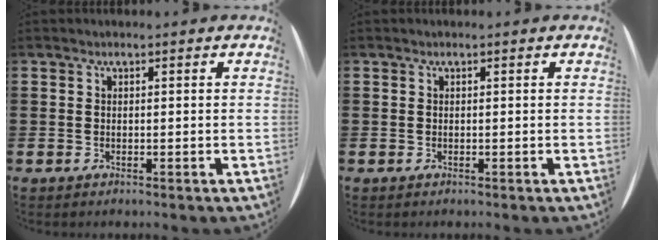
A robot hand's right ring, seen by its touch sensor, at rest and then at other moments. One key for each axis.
{"total": 0.0}